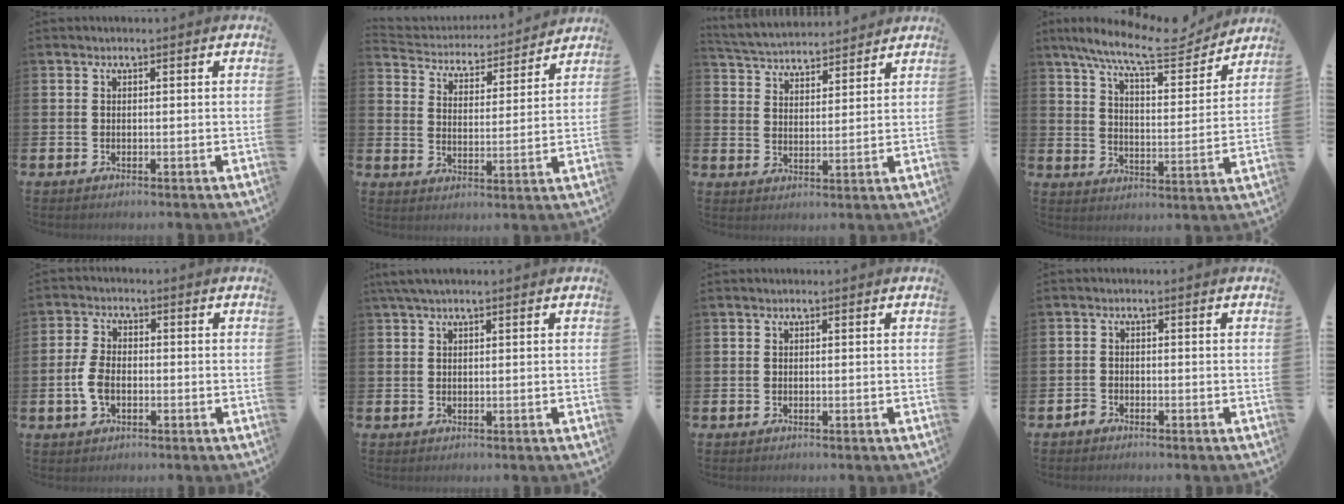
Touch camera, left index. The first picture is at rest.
{"total": 4.4, "force": [4.2, 1.3, 0.1], "torque": [-0.030, -0.042, 0.065]}
{"total": 4.5, "force": [4.4, 0.8, 0.0], "torque": [-0.026, -0.031, 0.077]}
{"total": 11.1, "force": [9.5, 2.4, 5.2], "torque": [-0.122, -0.048, 0.164]}
{"total": 4.3, "force": [-0.7, 2.6, 3.4], "torque": [-0.067, -0.001, -0.017]}
{"total": 2.0, "force": [1.5, 0.4, 1.4], "torque": [-0.031, 0.005, 0.026]}
{"total": 0.0}
{"total": 1.2, "force": [-1.1, 0.5, -0.1], "torque": [-0.007, 0.005, -0.024]}